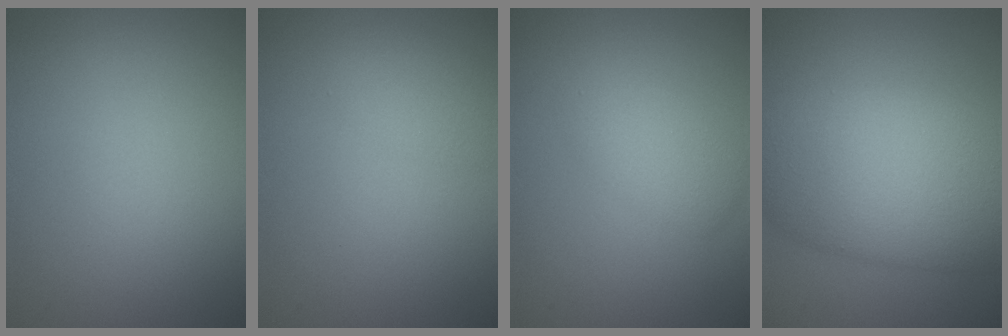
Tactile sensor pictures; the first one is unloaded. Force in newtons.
{"total": 1.5, "press": 1.5, "slide": 0.0}
{"total": 2.5, "press": 2.5, "slide": 0.1}
{"total": 10.7, "press": 10.7, "slide": 0.3}